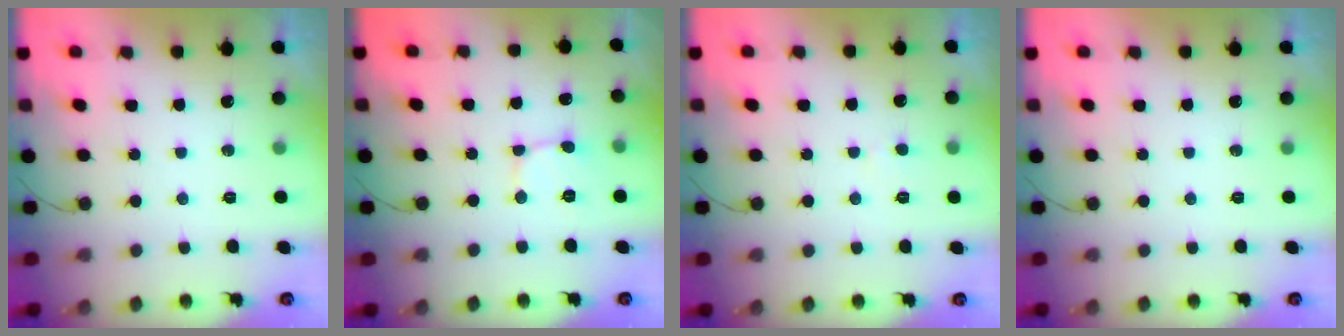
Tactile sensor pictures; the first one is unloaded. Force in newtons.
{"total": 2.3, "press": 2.3, "slide": 0.2}
{"total": 2.6, "press": 2.6, "slide": 0.2}
{"total": 0.0}